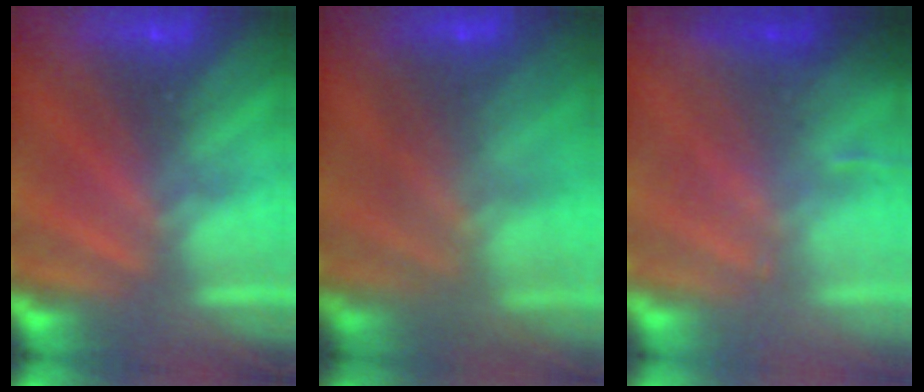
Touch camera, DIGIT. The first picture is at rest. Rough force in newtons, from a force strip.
{"total": 10.4}
{"total": 2.7}